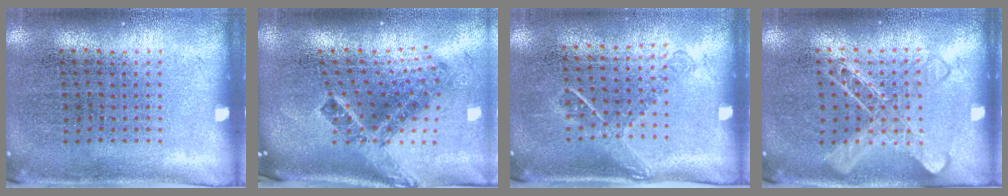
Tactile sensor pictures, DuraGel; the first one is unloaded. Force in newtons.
{"total": 2.7, "press": 1.6, "slide": 2.1}
{"total": 1.2, "press": 0.9, "slide": 0.9}
{"total": 2.6, "press": 2.6, "slide": 0.4}